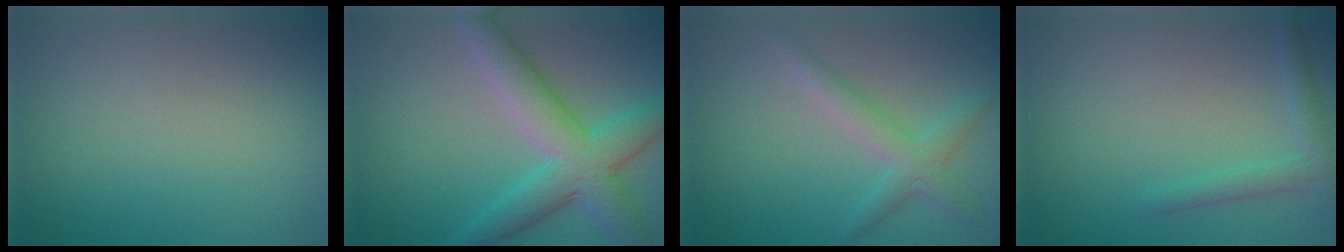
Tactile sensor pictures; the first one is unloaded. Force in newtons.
{"total": 5.3, "press": 5.3, "slide": 0.2}
{"total": 2.6, "press": 2.6, "slide": 0.1}
{"total": 1.9, "press": 1.9, "slide": 0.1}